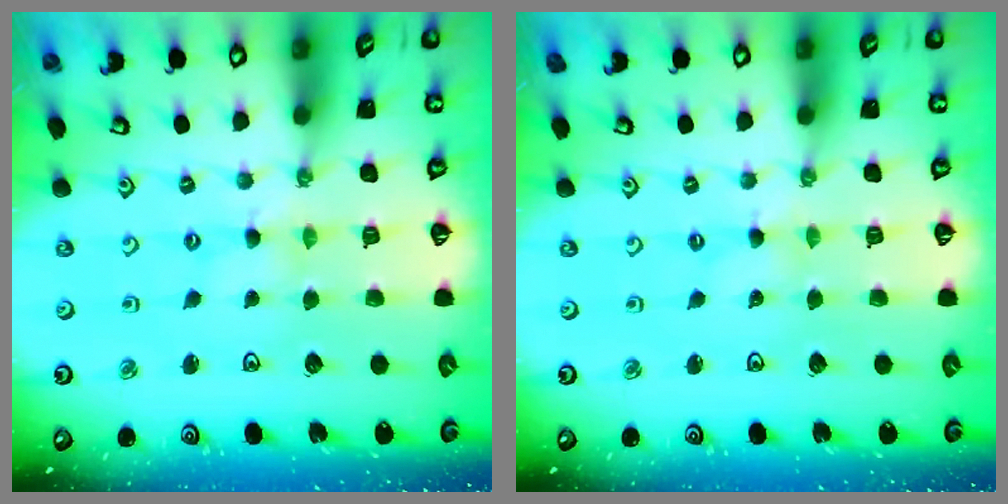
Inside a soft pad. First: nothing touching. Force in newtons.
{"total": 0.0}